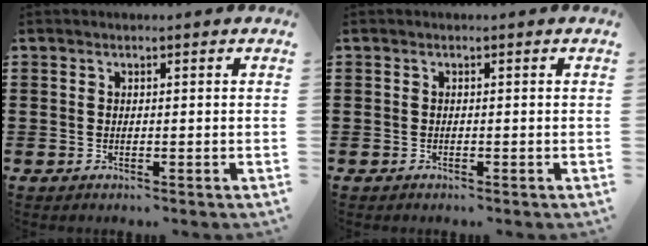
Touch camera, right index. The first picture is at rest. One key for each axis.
{"total": 0.0}